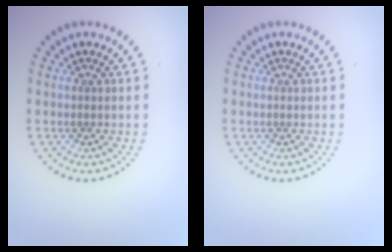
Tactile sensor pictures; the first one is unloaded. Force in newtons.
{"total": 0.0}